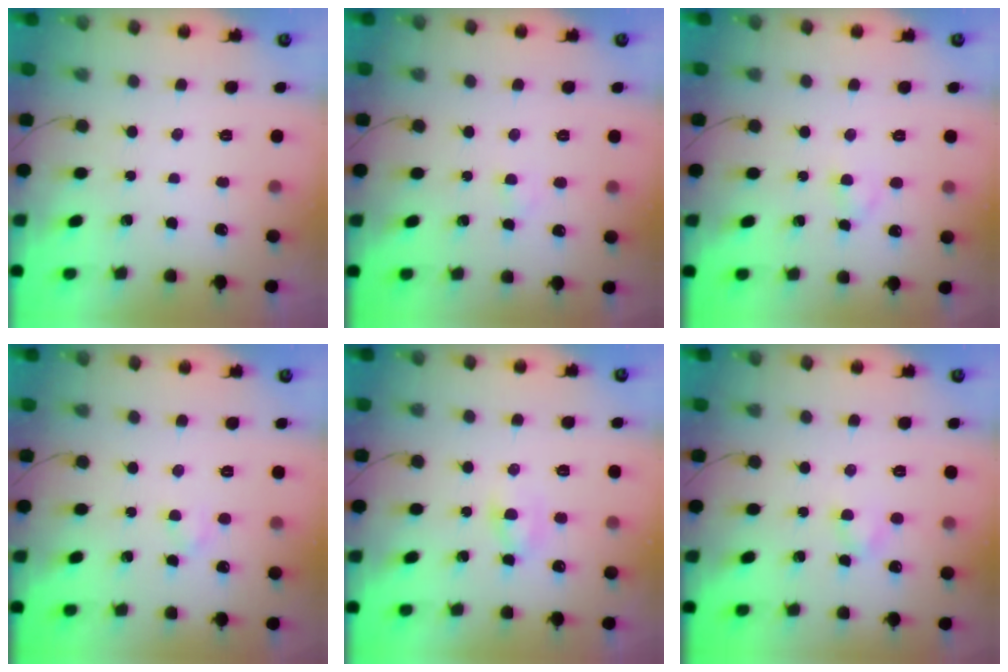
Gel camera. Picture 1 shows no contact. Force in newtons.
{"total": 2.2, "press": 2.1, "slide": 0.8}
{"total": 2.4, "press": 2.2, "slide": 1.0}
{"total": 2.6, "press": 2.4, "slide": 1.0}
{"total": 3.4, "press": 3.2, "slide": 1.0}
{"total": 3.1, "press": 3.0, "slide": 0.7}